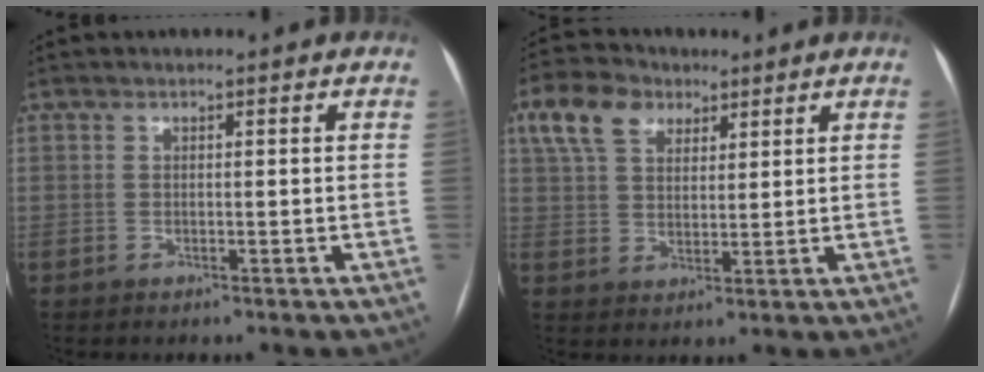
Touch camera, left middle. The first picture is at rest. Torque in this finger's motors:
{"motor_torque": [0.97, -0.98, 0.10, 0.13]}